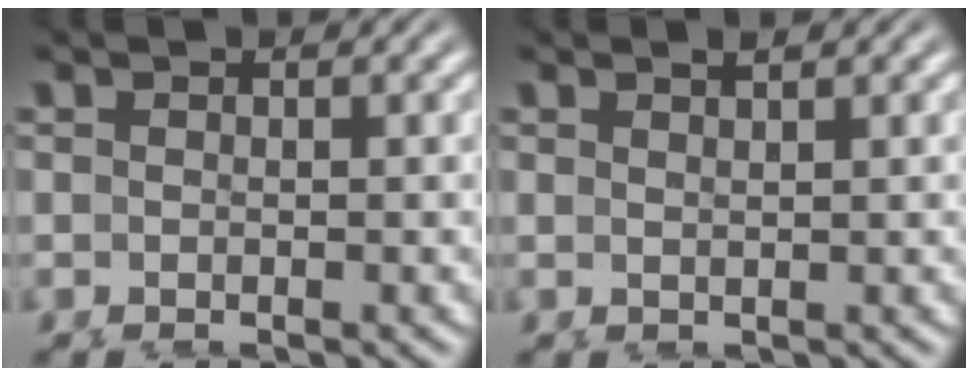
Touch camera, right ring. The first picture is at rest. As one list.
[{"total": 1.0, "force": [0.9, -0.4, 0.4], "torque": [-0.004, -0.003, 0.021]}]